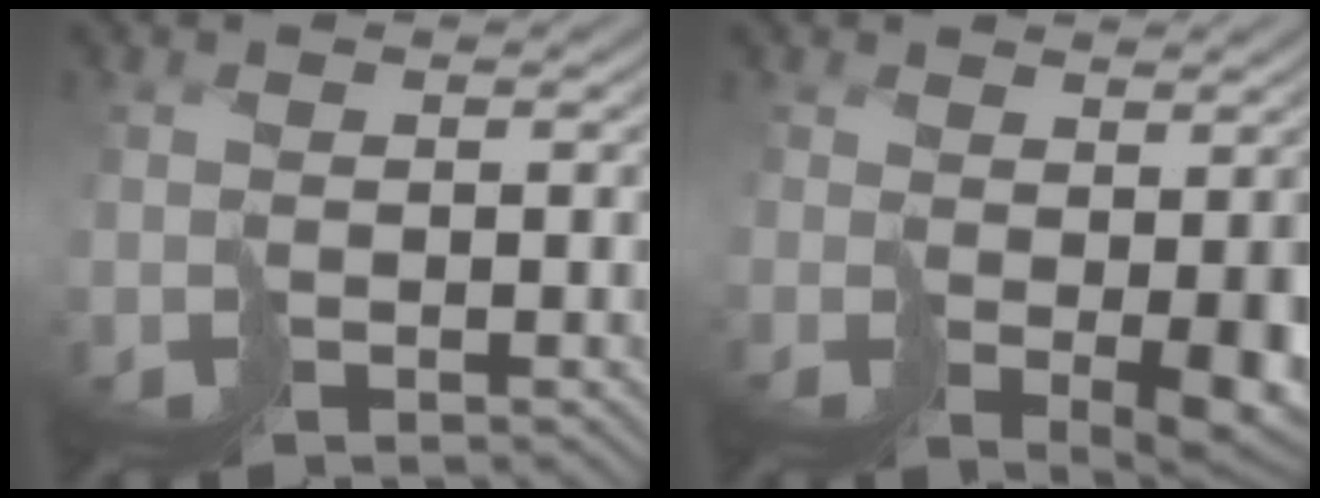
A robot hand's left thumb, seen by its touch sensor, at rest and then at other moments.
{"total": 4.5, "force": [0.0, 2.4, 3.8], "torque": [-0.063, -0.028, 0.025]}